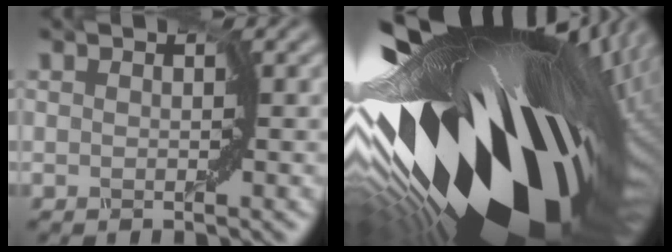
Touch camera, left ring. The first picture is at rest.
{"total": 19.1, "force": [-1.2, 8.1, 17.3], "torque": [-0.303, -0.060, -0.005]}